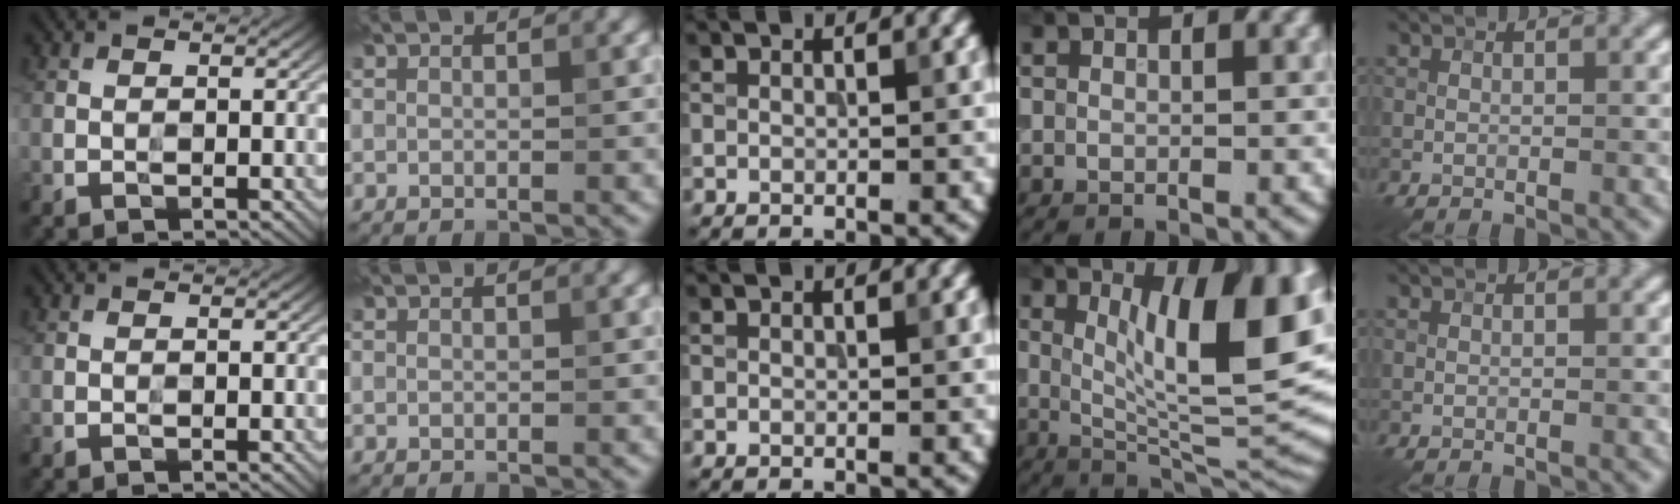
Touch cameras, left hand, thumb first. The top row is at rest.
{"ring": {"total": 11.7, "force": [2.5, 3.3, 11.0], "torque": [-0.149, 0.000, 0.049]}}